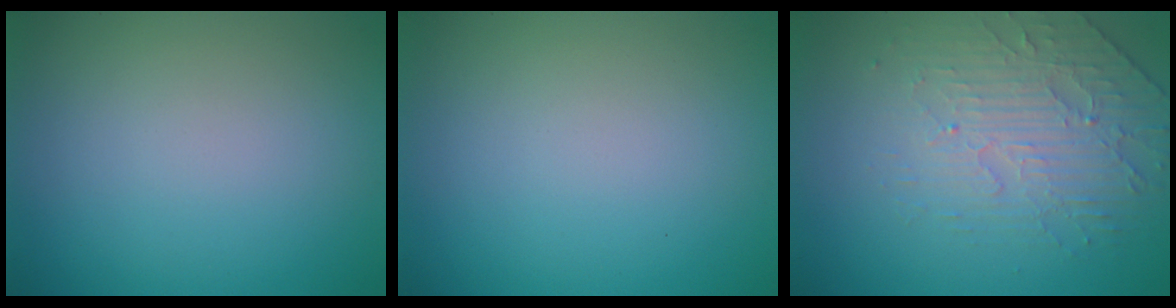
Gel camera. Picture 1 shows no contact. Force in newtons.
{"total": 0.0}
{"total": 4.5, "press": 3.3, "slide": 3.1}